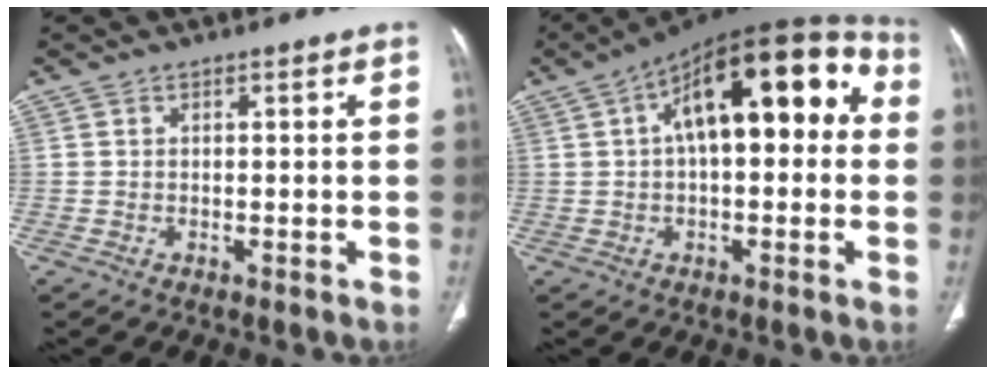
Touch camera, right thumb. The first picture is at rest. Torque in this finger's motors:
{"motor_torque": [-0.82, 2.85, 0.53, 0.00, 0.18]}